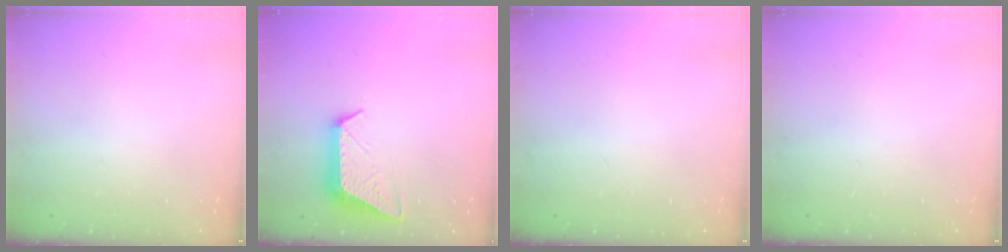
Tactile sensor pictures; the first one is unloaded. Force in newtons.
{"total": 10.8, "press": 10.8, "slide": 0.6}
{"total": 0.0}
{"total": 0.0}